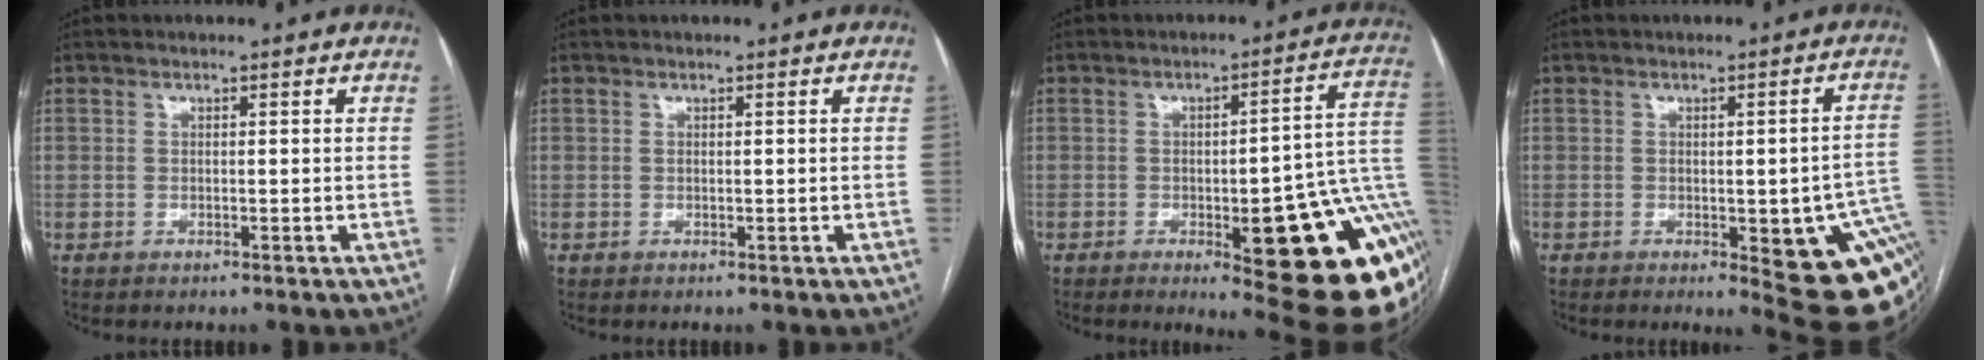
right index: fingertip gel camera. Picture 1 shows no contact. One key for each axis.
{"total": 0.0}
{"total": 23.7, "fx": -6.9, "fy": 4.7, "fz": 22.1, "tx": -0.173, "ty": 0.006, "tz": -0.077}
{"total": 16.0, "fx": -4.3, "fy": 4.0, "fz": 14.9, "tx": -0.093, "ty": 0.010, "tz": -0.034}